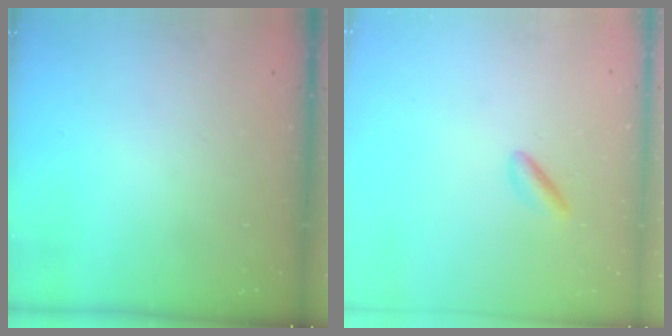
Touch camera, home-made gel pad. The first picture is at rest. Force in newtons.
{"total": 2.1, "press": 2.0, "slide": 0.8}